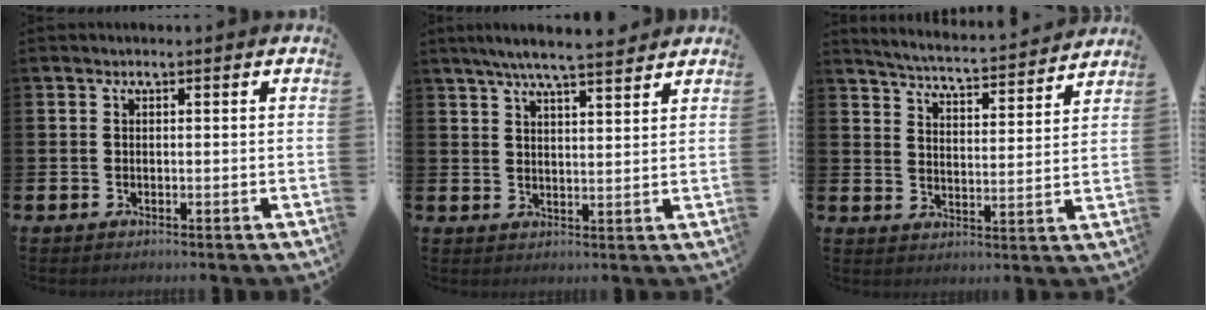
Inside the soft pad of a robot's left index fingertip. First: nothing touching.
{"total": 6.1, "force": [5.6, 0.2, 2.2], "torque": [-0.056, -0.019, 0.101]}
{"total": 5.0, "force": [4.9, -0.1, 0.7], "torque": [-0.036, -0.043, 0.081]}